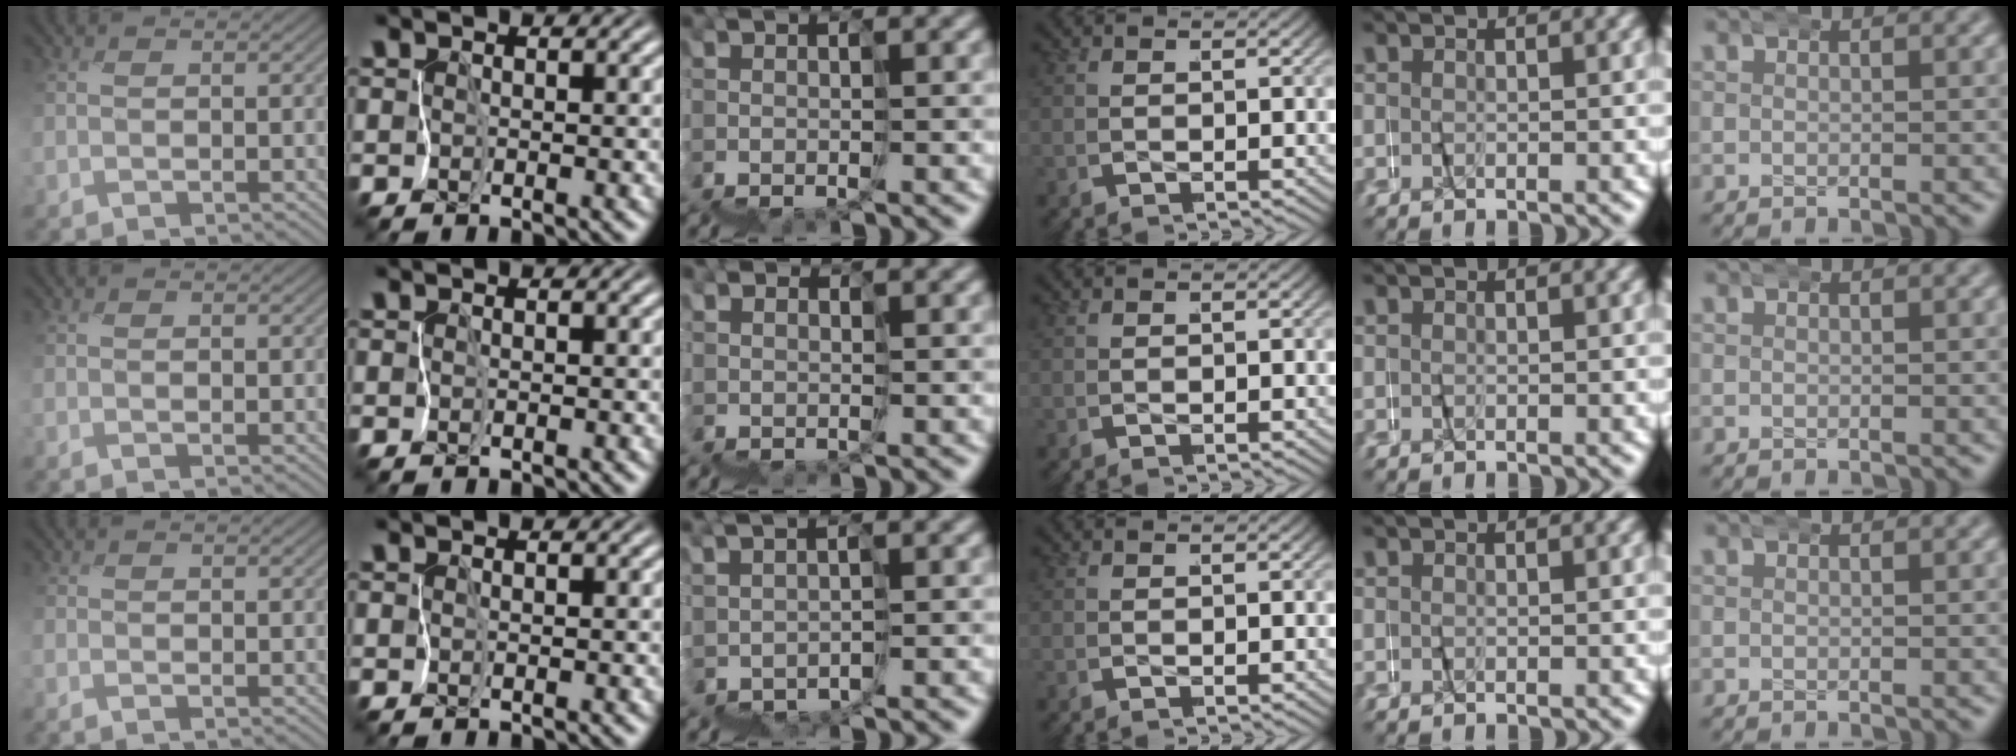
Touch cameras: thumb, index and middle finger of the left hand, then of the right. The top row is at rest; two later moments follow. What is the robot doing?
{"motion": "wrap", "object": "netting"}